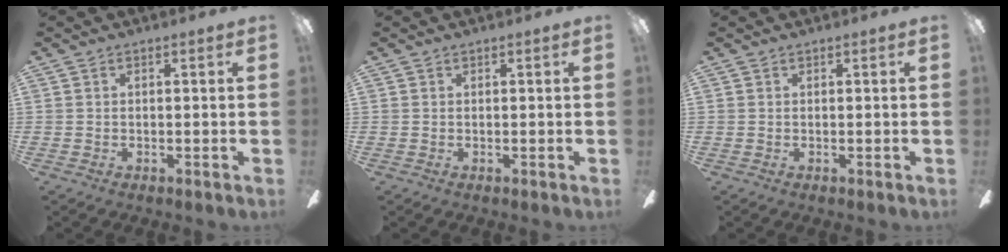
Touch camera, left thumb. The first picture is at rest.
{"total": 0.0}
{"total": 0.0}